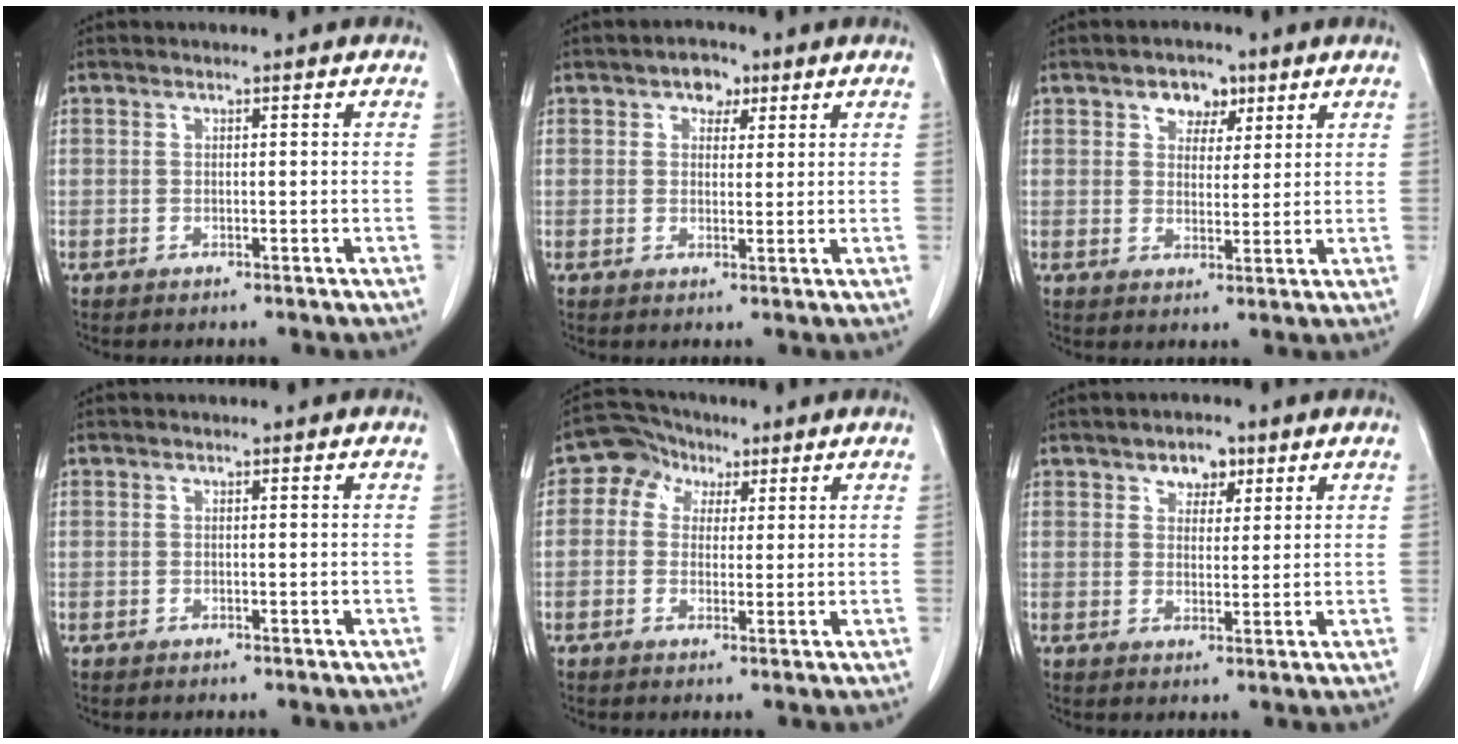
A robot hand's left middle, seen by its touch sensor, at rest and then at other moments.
{"total": 3.3, "force": [1.8, 2.2, 1.7], "torque": [-0.024, 0.009, 0.027]}
{"total": 4.5, "force": [2.6, 3.1, 2.1], "torque": [-0.027, 0.008, 0.042]}
{"total": 0.0}
{"total": 5.4, "force": [2.1, 4.4, 2.2], "torque": [-0.042, 0.028, 0.034]}
{"total": 3.8, "force": [2.3, 2.3, 2.0], "torque": [-0.027, 0.005, 0.037]}